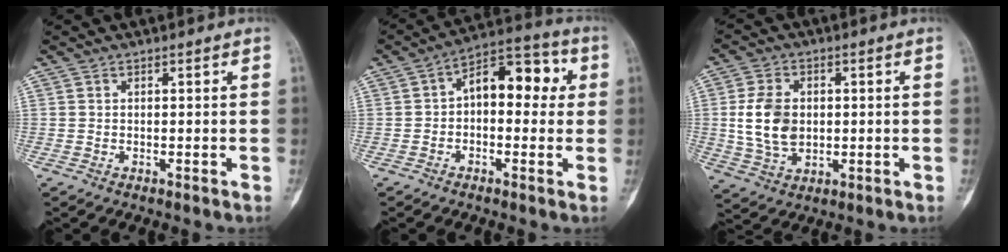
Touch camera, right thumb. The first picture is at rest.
{"total": 12.0, "force": [1.4, 7.1, 9.7], "torque": [-0.099, 0.039, 0.008]}
{"total": 9.6, "force": [0.5, 6.7, 6.8], "torque": [-0.117, -0.002, 0.015]}